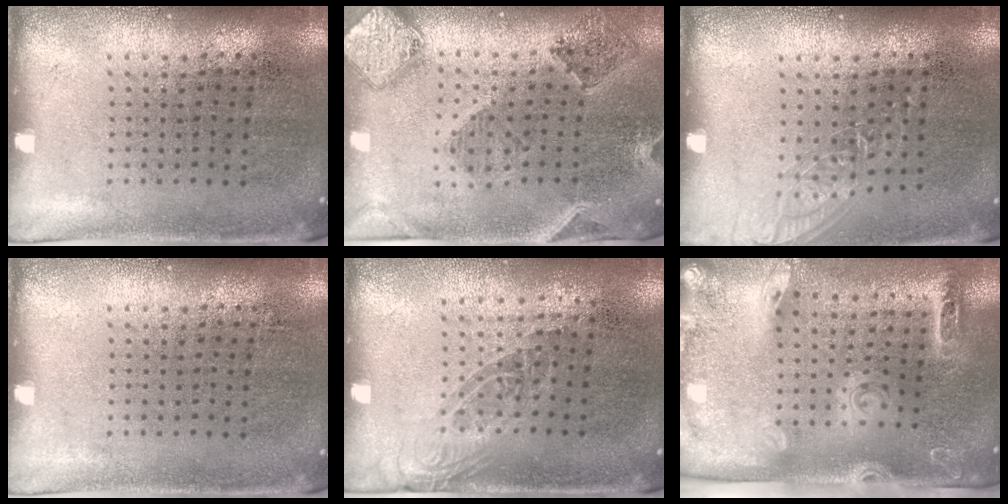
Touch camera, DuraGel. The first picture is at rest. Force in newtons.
{"total": 1.6, "press": 1.5, "slide": 0.3}
{"total": 1.1, "press": 1.1, "slide": 0.2}
{"total": 0.0}
{"total": 1.3, "press": 1.0, "slide": 0.9}
{"total": 2.7, "press": 2.0, "slide": 1.8}